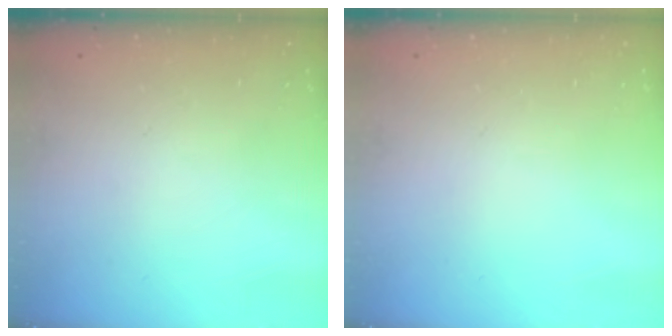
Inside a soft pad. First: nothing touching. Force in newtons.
{"total": 0.0}